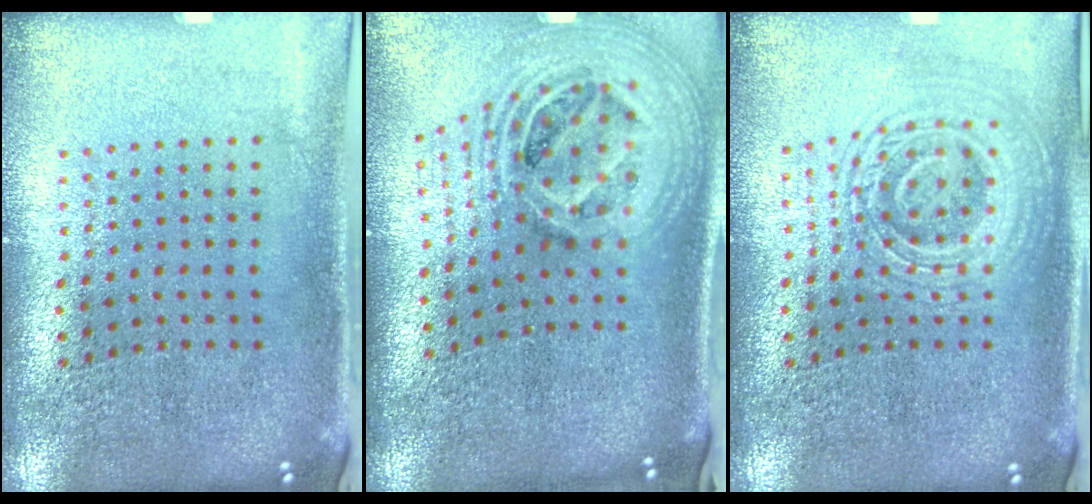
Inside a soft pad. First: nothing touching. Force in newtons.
{"total": 2.8, "press": 2.0, "slide": 1.9}
{"total": 2.9, "press": 2.8, "slide": 0.5}